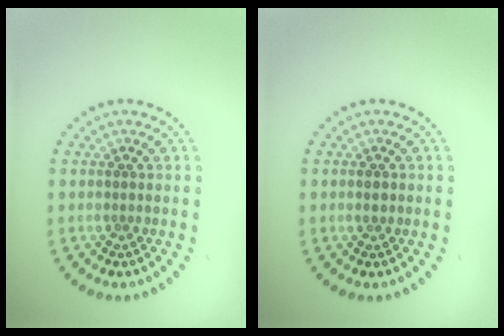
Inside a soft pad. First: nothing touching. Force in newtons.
{"total": 1.0, "press": 1.0, "slide": 0.0}